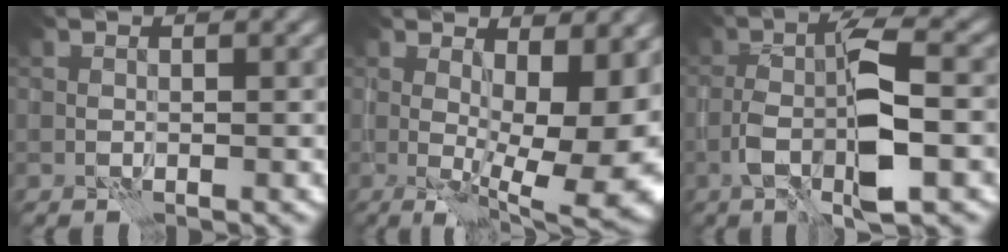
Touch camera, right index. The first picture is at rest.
{"total": 11.9, "force": [0.5, 4.7, 10.9], "torque": [-0.134, -0.011, 0.020]}
{"total": 7.1, "force": [-1.5, 2.1, 6.7], "torque": [-0.126, 0.009, -0.032]}